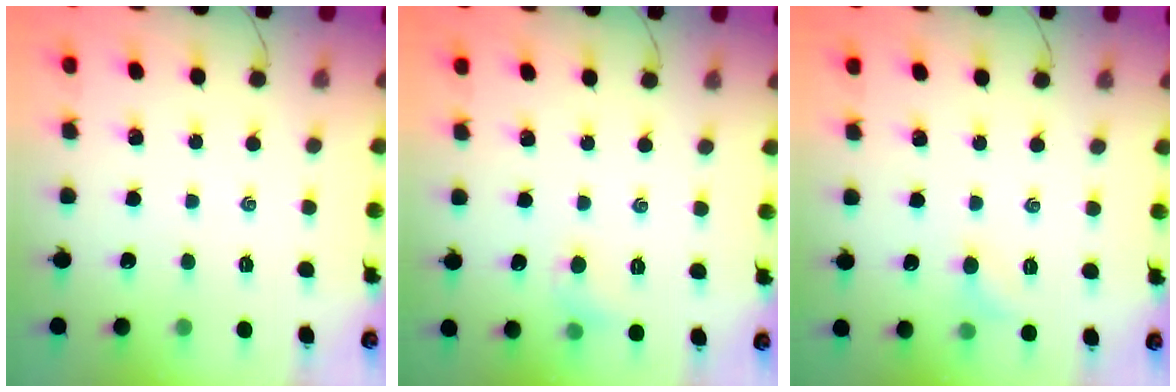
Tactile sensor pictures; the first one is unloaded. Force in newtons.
{"total": 5.3, "press": 5.1, "slide": 1.5}
{"total": 4.8, "press": 4.5, "slide": 1.4}